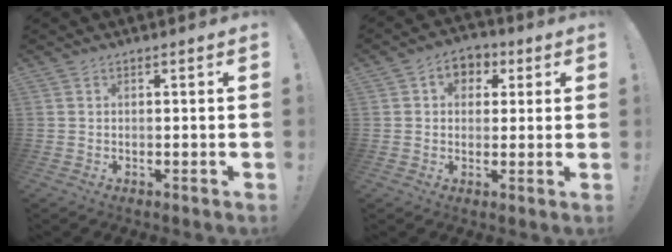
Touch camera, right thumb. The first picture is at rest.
{"total": 6.5, "force": [1.6, 5.4, 3.2], "torque": [-0.031, -0.002, 0.029]}